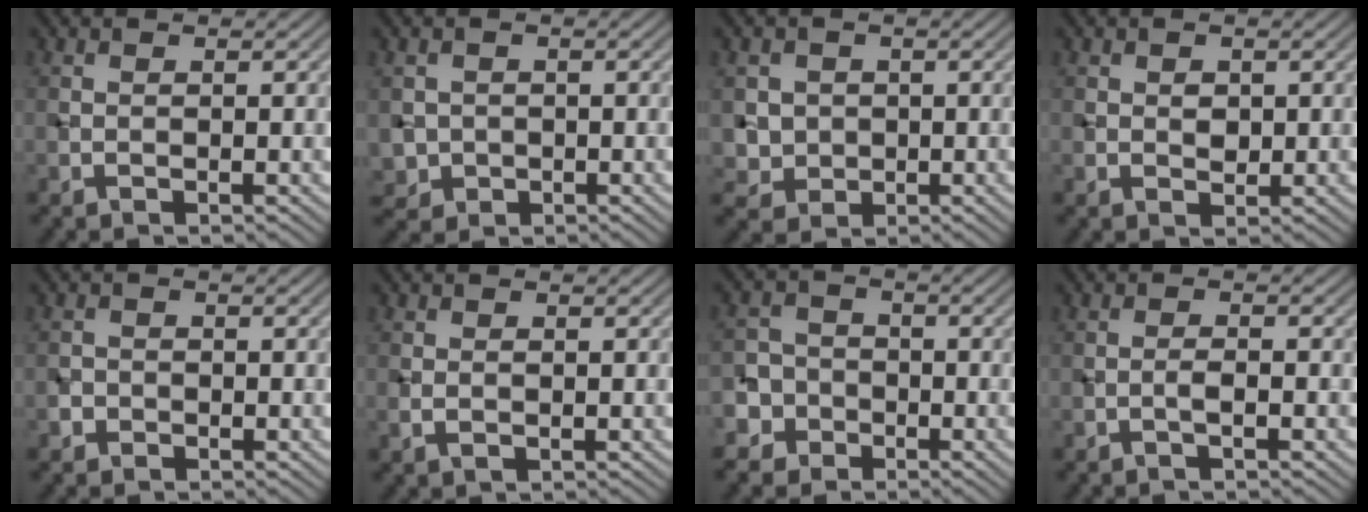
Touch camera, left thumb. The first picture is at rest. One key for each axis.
{"total": 2.6, "fx": -0.2, "fy": 2.6, "fz": 0.5, "tx": -0.017, "ty": -0.013, "tz": -0.003}
{"total": 3.5, "fx": 0.3, "fy": 3.4, "fz": 0.7, "tx": -0.030, "ty": -0.015, "tz": 0.007}
{"total": 1.4, "fx": 0.4, "fy": 1.1, "fz": 0.8, "tx": -0.016, "ty": -0.002, "tz": 0.007}
{"total": 1.2, "fx": -0.7, "fy": 1.0, "fz": 0.2, "tx": 0.001, "ty": 0.000, "tz": -0.016}
{"total": 1.2, "fx": -0.2, "fy": 0.7, "fz": 0.9, "tx": -0.019, "ty": -0.001, "tz": -0.003}
{"total": 5.4, "fx": -2.6, "fy": 4.6, "fz": 0.9, "tx": -0.020, "ty": -0.001, "tz": -0.073}
{"total": 1.2, "fx": -0.6, "fy": 0.1, "fz": 1.0, "tx": -0.019, "ty": 0.007, "tz": -0.014}